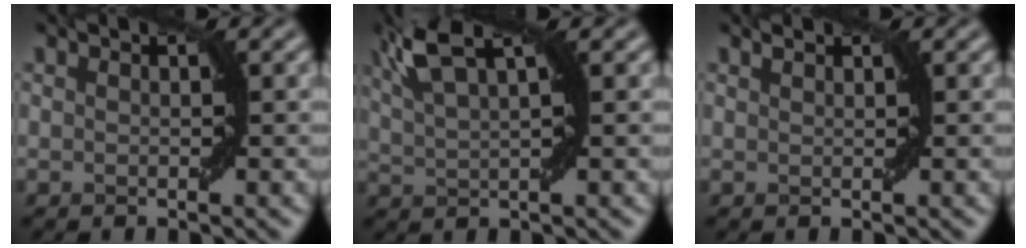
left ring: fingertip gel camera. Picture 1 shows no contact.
{"total": 5.7, "force": [3.2, 1.6, 4.5], "torque": [-0.093, 0.023, 0.064]}
{"total": 0.5, "force": [0.5, 0.1, 0.1], "torque": [-0.003, 0.002, 0.011]}